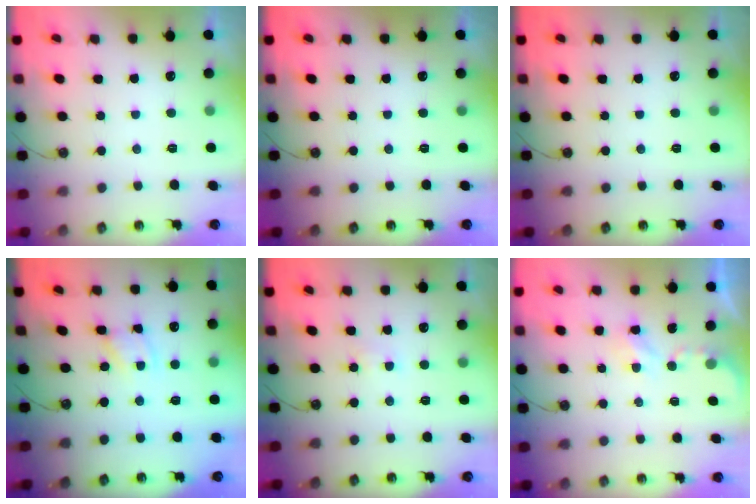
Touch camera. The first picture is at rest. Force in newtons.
{"total": 0.0}
{"total": 0.0}
{"total": 1.9, "press": 1.9, "slide": 0.1}
{"total": 3.3, "press": 3.2, "slide": 0.3}
{"total": 2.7, "press": 2.7, "slide": 0.5}